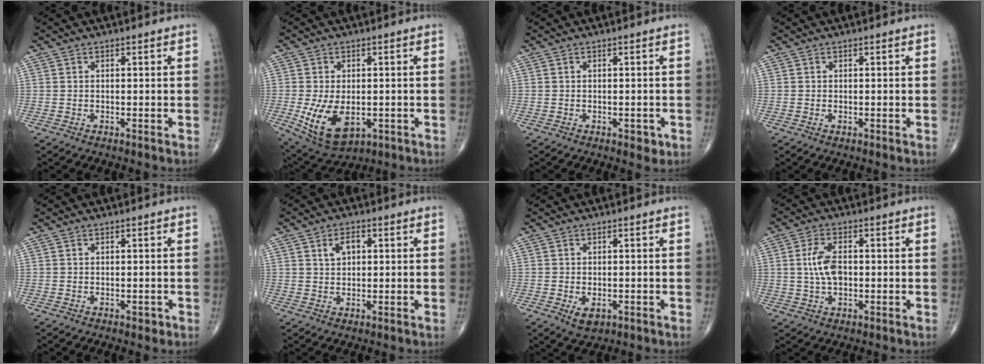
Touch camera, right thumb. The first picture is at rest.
{"total": 10.7, "force": [-2.3, 6.4, 8.3], "torque": [-0.141, -0.007, -0.020]}
{"total": 1.9, "force": [-0.8, 1.1, 1.3], "torque": [-0.006, 0.001, -0.009]}
{"total": 0.0}
{"total": 0.9, "force": [-0.4, 0.6, 0.5], "torque": [-0.002, 0.001, -0.005]}
{"total": 3.6, "force": [1.2, 2.3, 2.6], "torque": [-0.036, 0.003, 0.020]}
{"total": 3.3, "force": [-1.1, 2.1, 2.4], "torque": [-0.031, 0.000, -0.008]}
{"total": 6.1, "force": [0.2, 3.3, 5.2], "torque": [-0.102, 0.005, 0.001]}